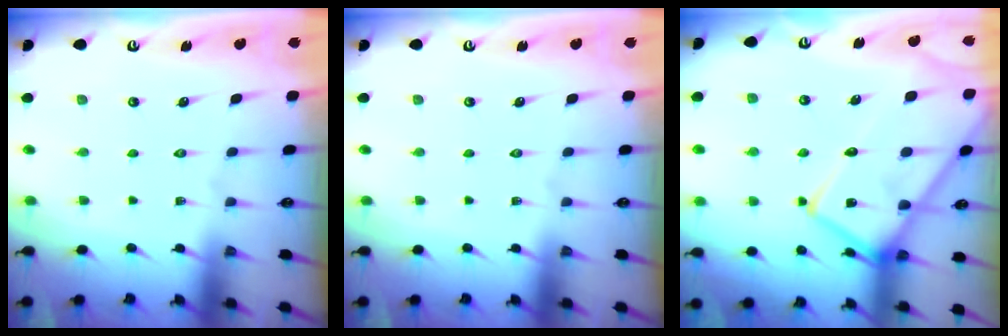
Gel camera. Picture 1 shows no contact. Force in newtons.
{"total": 0.0}
{"total": 17.1, "press": 17.0, "slide": 1.6}